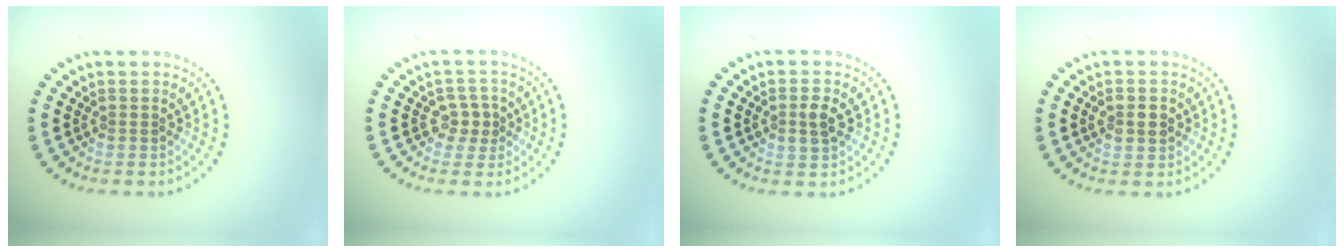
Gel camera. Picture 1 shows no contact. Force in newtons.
{"total": 2.1, "press": 1.9, "slide": 0.8}
{"total": 1.9, "press": 1.9, "slide": 0.2}
{"total": 2.6, "press": 2.6, "slide": 0.1}